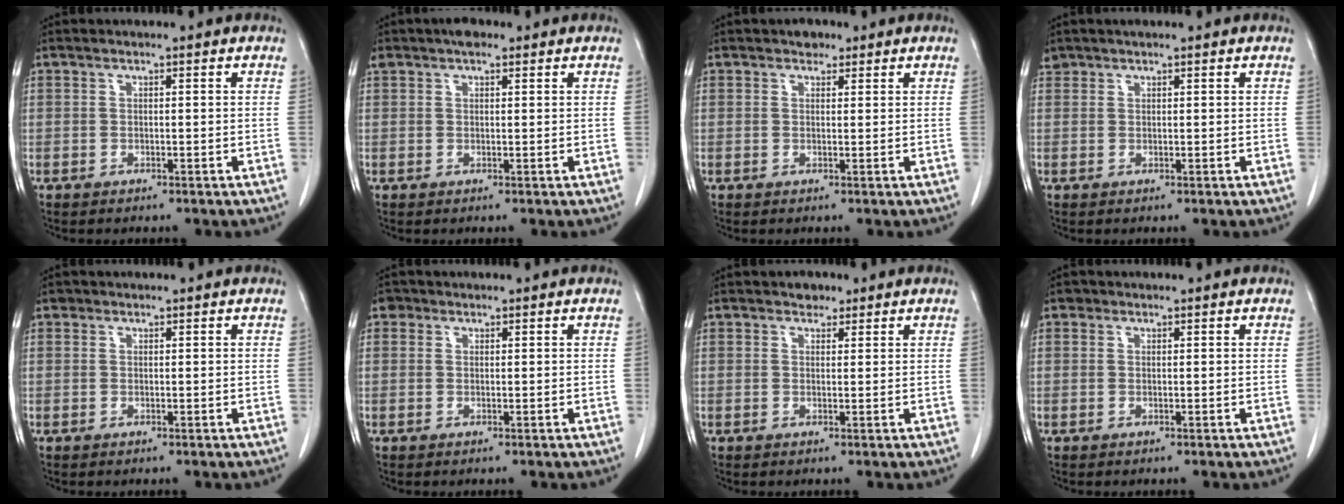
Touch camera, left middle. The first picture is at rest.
{"total": 2.6, "force": [1.8, 1.1, 1.4], "torque": [-0.028, 0.015, 0.028]}
{"total": 1.8, "force": [1.3, 1.1, 0.5], "torque": [-0.010, 0.005, 0.018]}
{"total": 1.3, "force": [1.1, 0.5, 0.1], "torque": [-0.008, 0.015, 0.022]}
{"total": 0.5, "force": [0.3, 0.4, 0.0], "torque": [0.000, 0.001, 0.006]}
{"total": 1.3, "force": [0.7, 1.1, 0.1], "torque": [0.005, 0.005, 0.007]}
{"total": 1.8, "force": [1.3, 1.2, 0.4], "torque": [-0.007, 0.002, 0.018]}
{"total": 0.7, "force": [0.4, 0.5, 0.0], "torque": [0.002, 0.002, 0.005]}